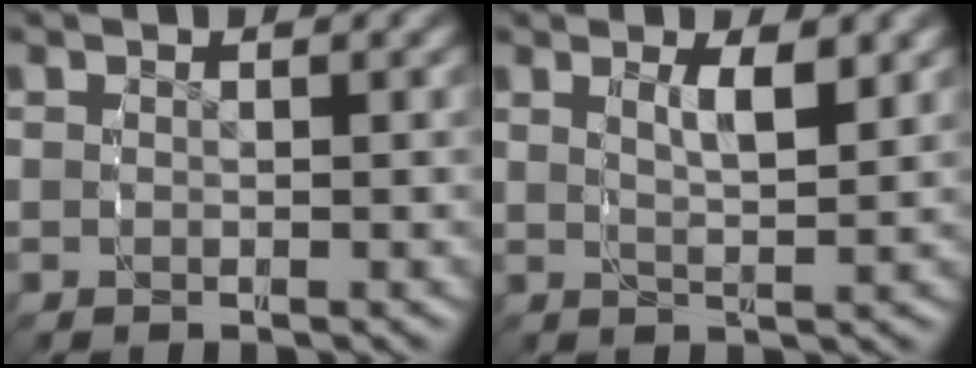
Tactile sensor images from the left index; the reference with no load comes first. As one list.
[{"total": 2.8, "force": [1.0, 0.8, 2.5], "torque": [-0.048, -0.010, 0.021]}]